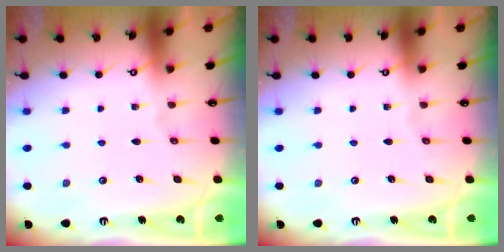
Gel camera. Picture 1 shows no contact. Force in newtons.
{"total": 0.0}